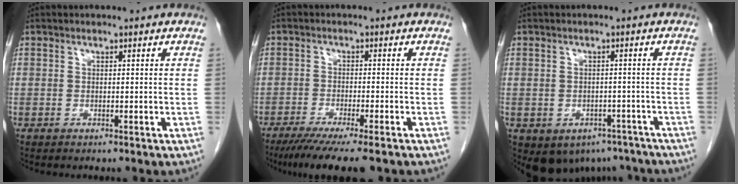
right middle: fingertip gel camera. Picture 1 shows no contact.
{"total": 9.7, "force": [-7.5, 0.3, 6.1], "torque": [-0.084, -0.021, -0.116]}
{"total": 8.8, "force": [-5.5, 6.4, 2.5], "torque": [-0.035, 0.013, -0.064]}